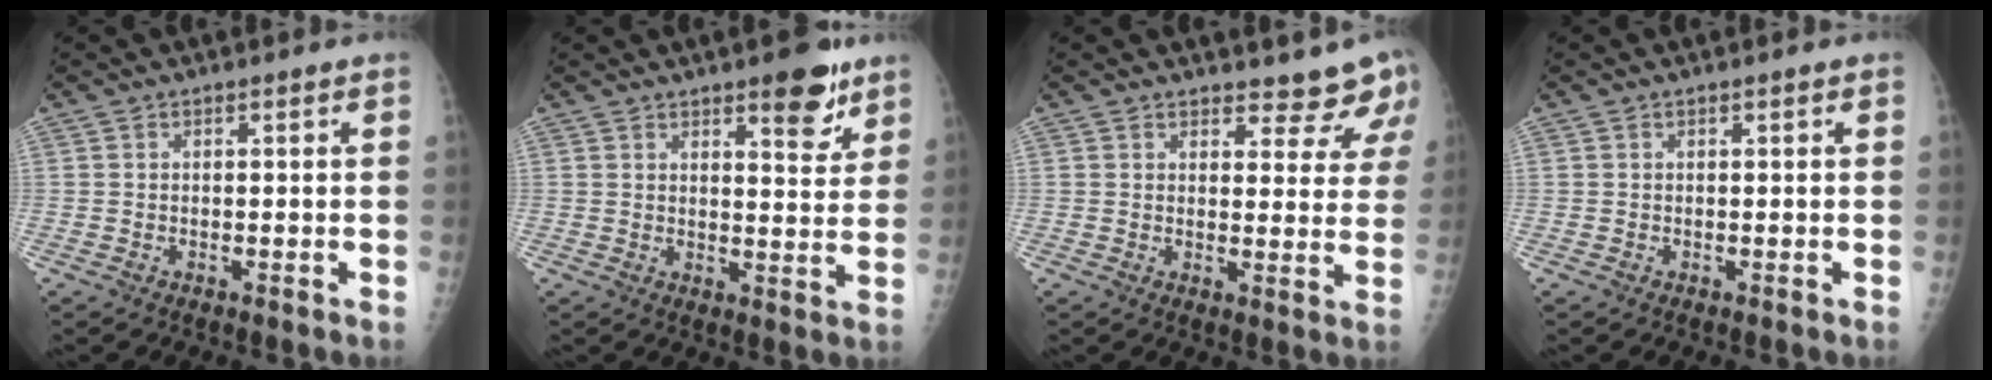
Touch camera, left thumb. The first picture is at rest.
{"total": 8.1, "force": [5.2, 2.8, 5.5], "torque": [-0.050, -0.031, 0.069]}
{"total": 7.8, "force": [7.2, 2.6, 1.1], "torque": [0.029, -0.048, 0.067]}
{"total": 0.0}